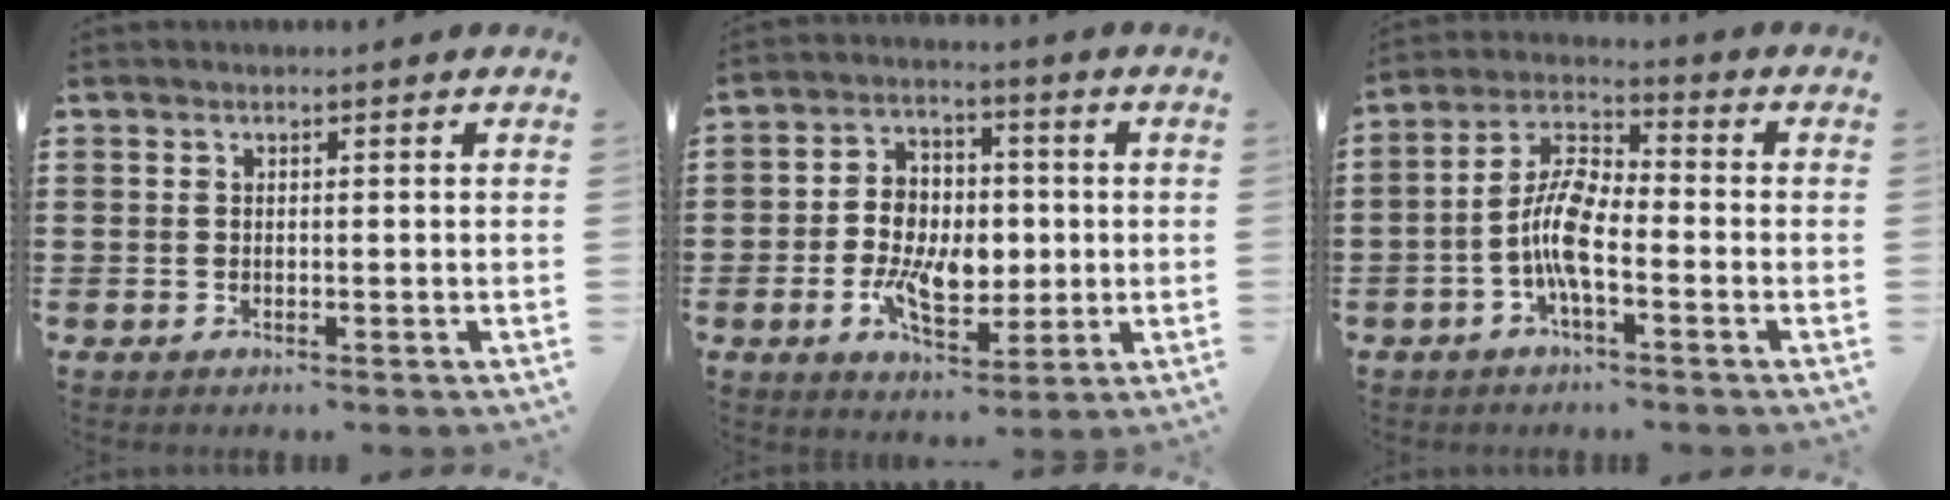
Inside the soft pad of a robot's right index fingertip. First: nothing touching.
{"total": 8.8, "force": [-0.9, 6.0, 6.4], "torque": [-0.125, 0.006, -0.020]}
{"total": 8.2, "force": [-2.6, 3.0, 7.2], "torque": [-0.168, -0.006, -0.055]}